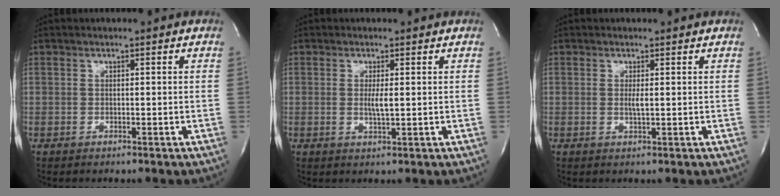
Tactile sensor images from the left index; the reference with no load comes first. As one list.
[{"total": 2.2, "force": [0.2, 0.2, 2.1], "torque": [-0.047, -0.003, 0.005]}, {"total": 1.3, "force": [0.2, 0.1, 1.2], "torque": [-0.032, -0.002, 0.005]}]